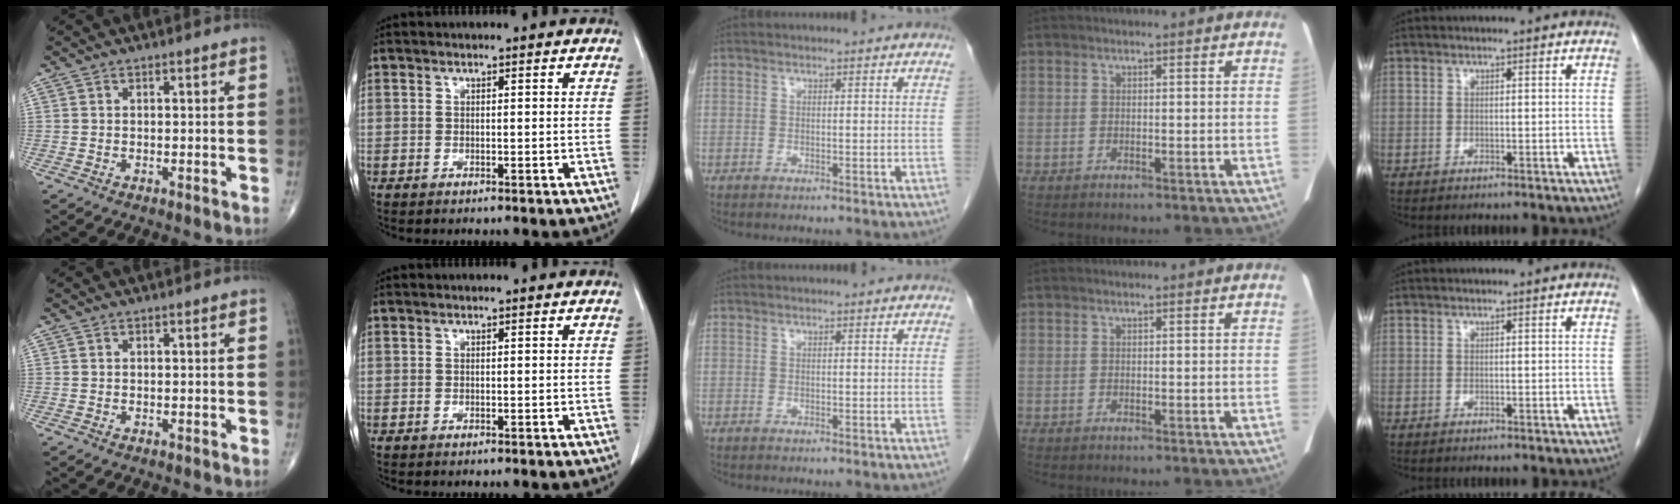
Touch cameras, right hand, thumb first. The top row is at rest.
{}